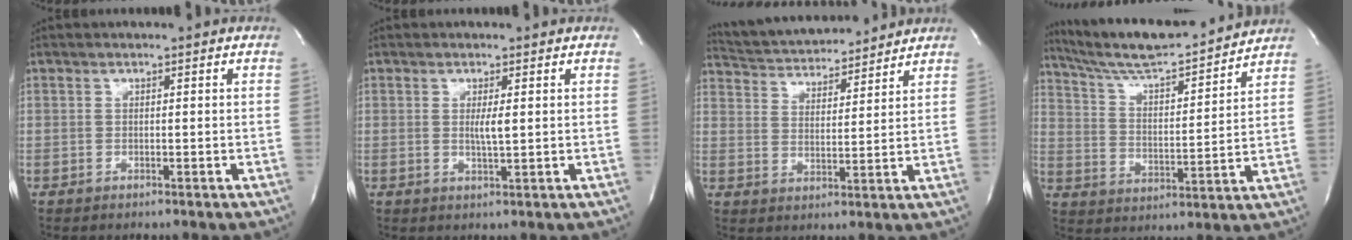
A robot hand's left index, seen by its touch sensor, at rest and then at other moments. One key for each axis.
{"total": 2.0, "fx": 0.0, "fy": 0.1, "fz": 2.0, "tx": -0.042, "ty": -0.008, "tz": 0.000}
{"total": 13.4, "fx": 12.7, "fy": 2.3, "fz": 3.6, "tx": -0.064, "ty": 0.019, "tz": 0.203}
{"total": 16.9, "fx": 15.6, "fy": 1.1, "fz": 6.4, "tx": -0.117, "ty": 0.005, "tz": 0.249}